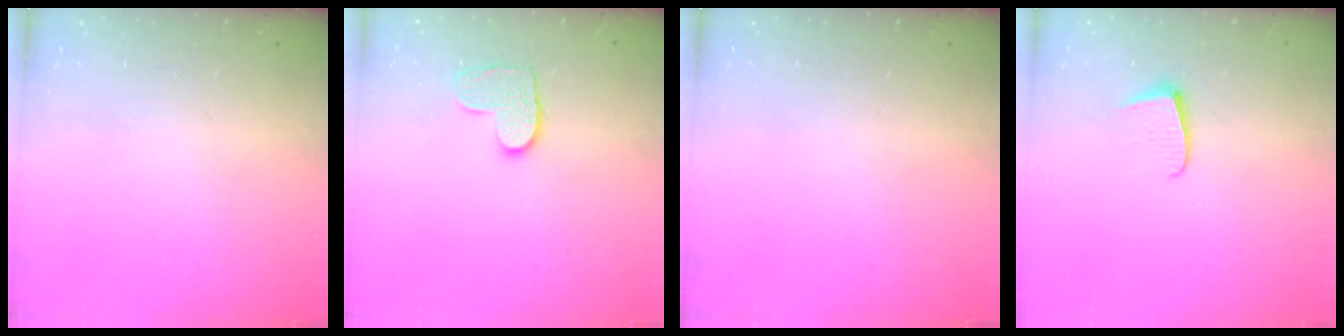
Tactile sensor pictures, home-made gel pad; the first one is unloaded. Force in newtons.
{"total": 8.2, "press": 8.2, "slide": 0.5}
{"total": 0.0}
{"total": 5.7, "press": 5.7, "slide": 0.6}